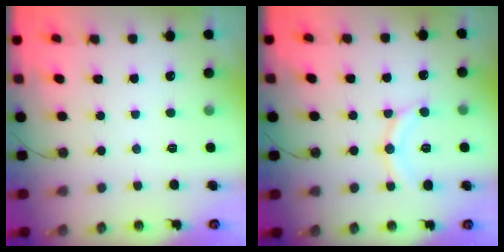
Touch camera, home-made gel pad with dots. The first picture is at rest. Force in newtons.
{"total": 11.9, "press": 11.8, "slide": 1.1}